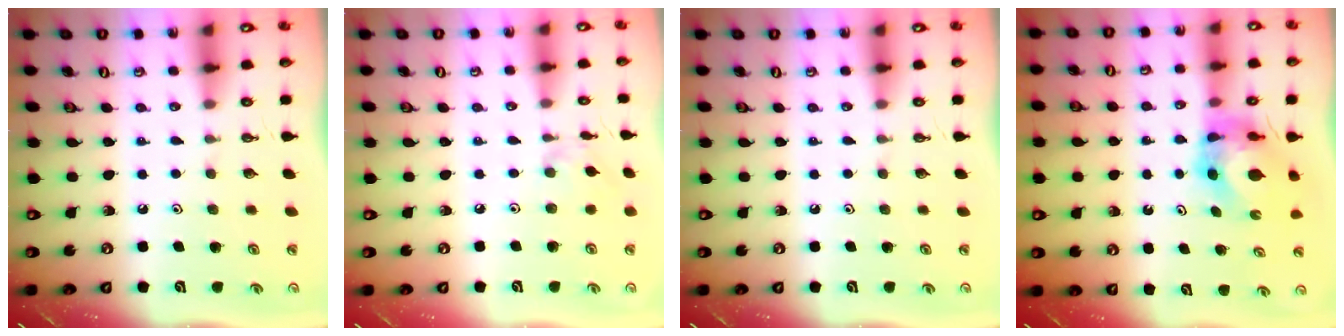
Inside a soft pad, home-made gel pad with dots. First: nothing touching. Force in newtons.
{"total": 1.1, "press": 1.0, "slide": 0.2}
{"total": 0.0}
{"total": 6.8, "press": 6.8, "slide": 0.5}